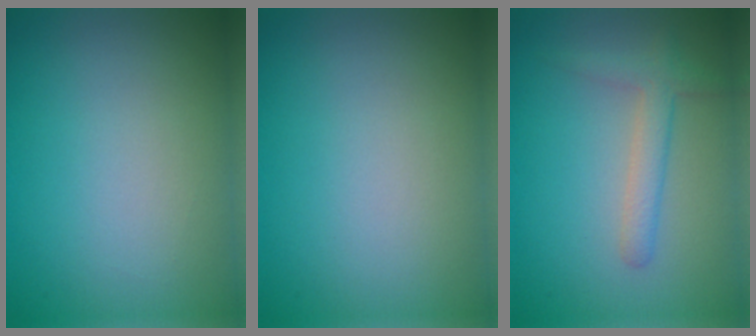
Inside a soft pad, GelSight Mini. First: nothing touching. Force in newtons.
{"total": 0.0}
{"total": 1.8, "press": 1.8, "slide": 0.2}